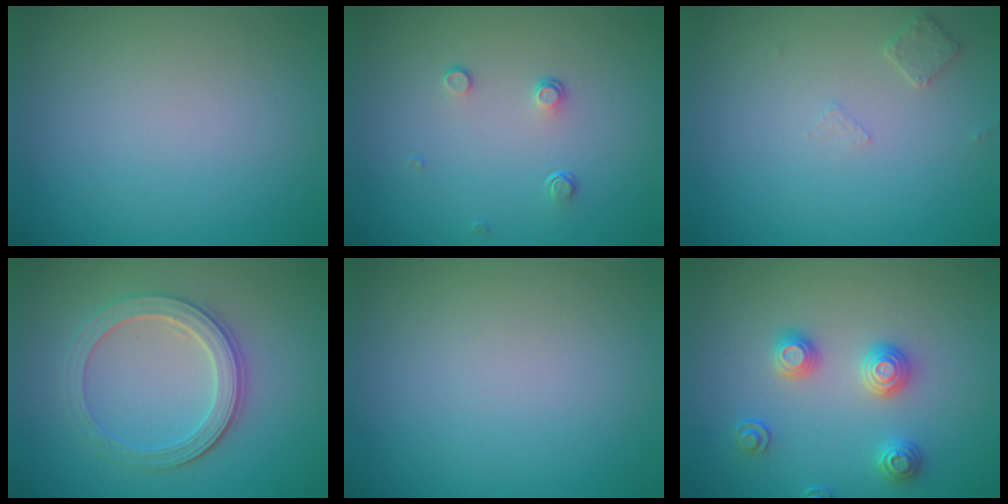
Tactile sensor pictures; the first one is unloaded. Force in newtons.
{"total": 1.0, "press": 0.7, "slide": 0.8}
{"total": 1.2, "press": 1.1, "slide": 0.3}
{"total": 4.0, "press": 3.4, "slide": 2.0}
{"total": 0.0}
{"total": 2.8, "press": 2.7, "slide": 0.8}